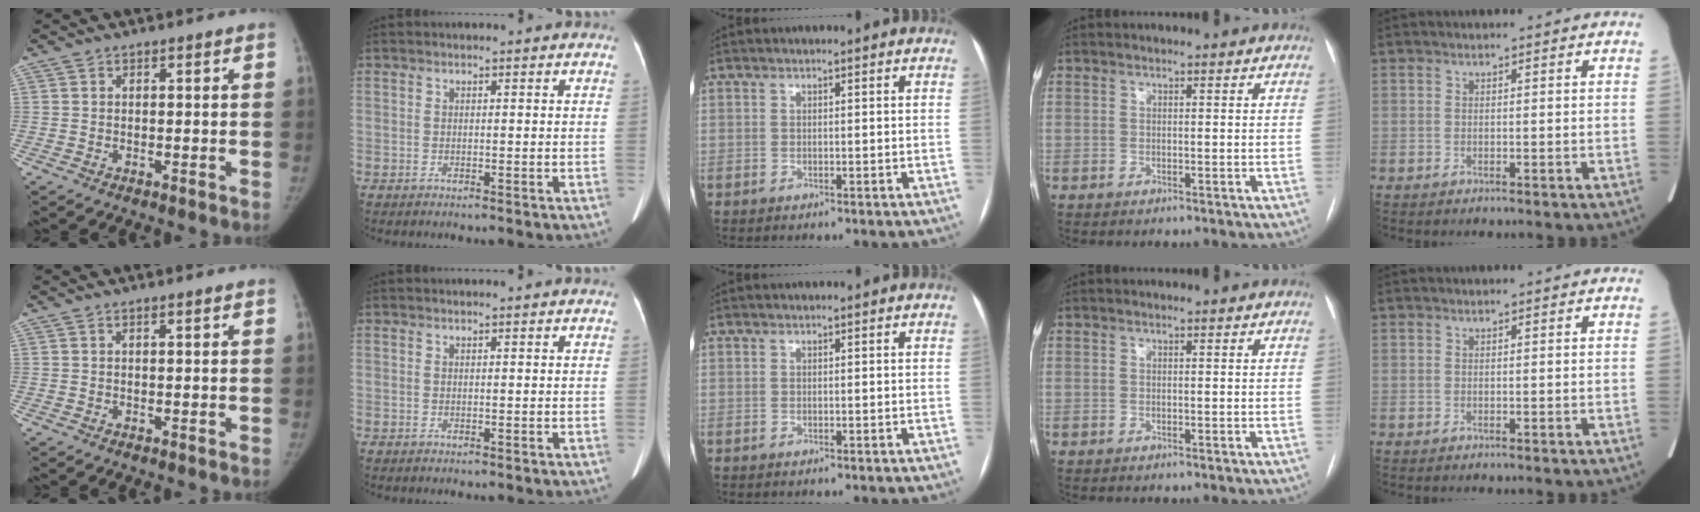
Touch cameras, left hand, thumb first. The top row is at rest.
{"thumb": {"total": 0.5, "force": [0.4, -0.1, 0.3], "torque": [-0.008, -0.003, 0.013]}, "index": {"total": 1.0, "force": [0.9, -0.1, 0.3], "torque": [-0.006, 0.014, 0.018]}}